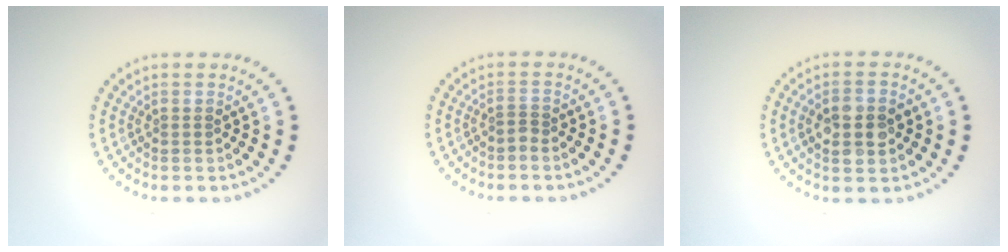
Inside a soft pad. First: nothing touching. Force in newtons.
{"total": 0.8, "press": 0.4, "slide": 0.7}
{"total": 3.6, "press": 3.6, "slide": 0.1}